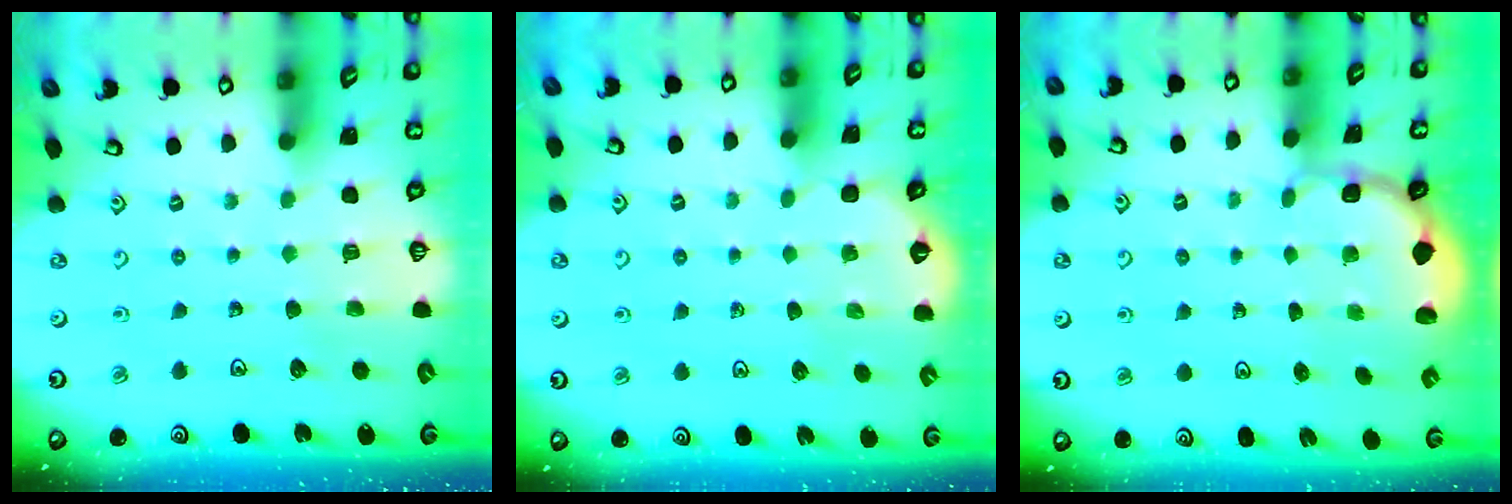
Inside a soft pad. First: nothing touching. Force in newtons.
{"total": 1.6, "press": 1.5, "slide": 0.5}
{"total": 2.0, "press": 1.8, "slide": 0.7}